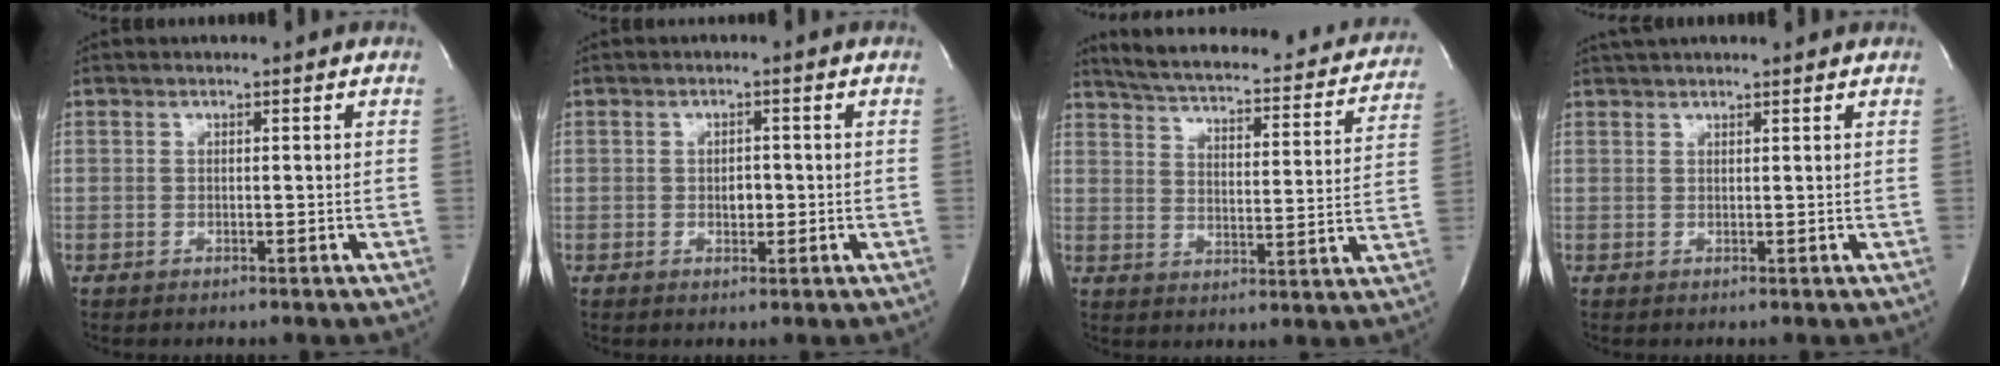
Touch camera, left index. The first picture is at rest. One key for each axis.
{"total": 1.9, "fx": -0.3, "fy": 1.2, "fz": 1.5, "tx": -0.024, "ty": 0.002, "tz": -0.003}
{"total": 24.6, "fx": 21.9, "fy": 5.9, "fz": 9.5, "tx": -0.149, "ty": -0.026, "tz": 0.268}
{"total": 6.5, "fx": 5.9, "fy": 0.6, "fz": 2.6, "tx": -0.042, "ty": 0.033, "tz": 0.082}